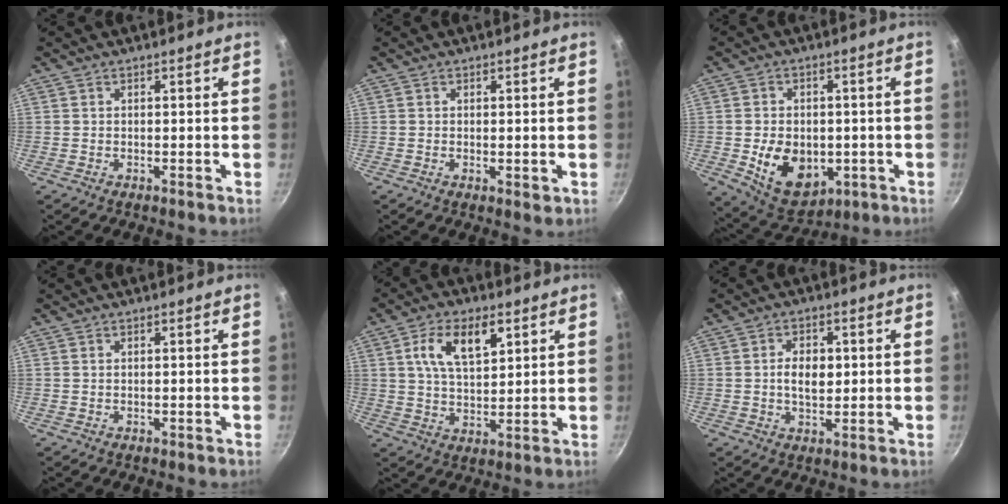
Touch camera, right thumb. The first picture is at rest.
{"total": 1.6, "force": [-0.2, 0.7, 1.5], "torque": [-0.025, -0.006, -0.002]}
{"total": 12.6, "force": [-2.6, 8.7, 8.7], "torque": [-0.112, -0.002, -0.021]}
{"total": 0.0}
{"total": 10.5, "force": [4.2, 5.2, 8.1], "torque": [-0.134, -0.010, 0.077]}
{"total": 5.6, "force": [0.5, 3.5, 4.4], "torque": [-0.056, -0.002, 0.007]}